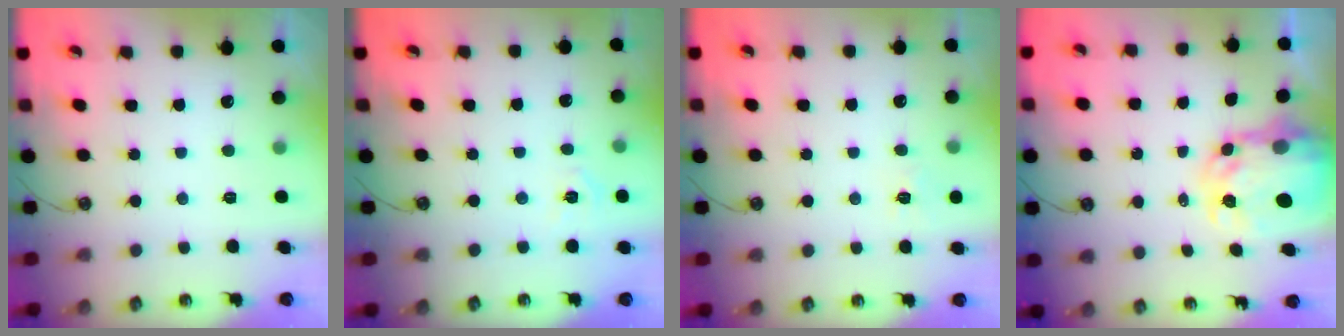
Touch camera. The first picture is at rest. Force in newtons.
{"total": 2.9, "press": 2.9, "slide": 0.4}
{"total": 6.5, "press": 6.5, "slide": 0.6}
{"total": 7.4, "press": 7.4, "slide": 0.7}